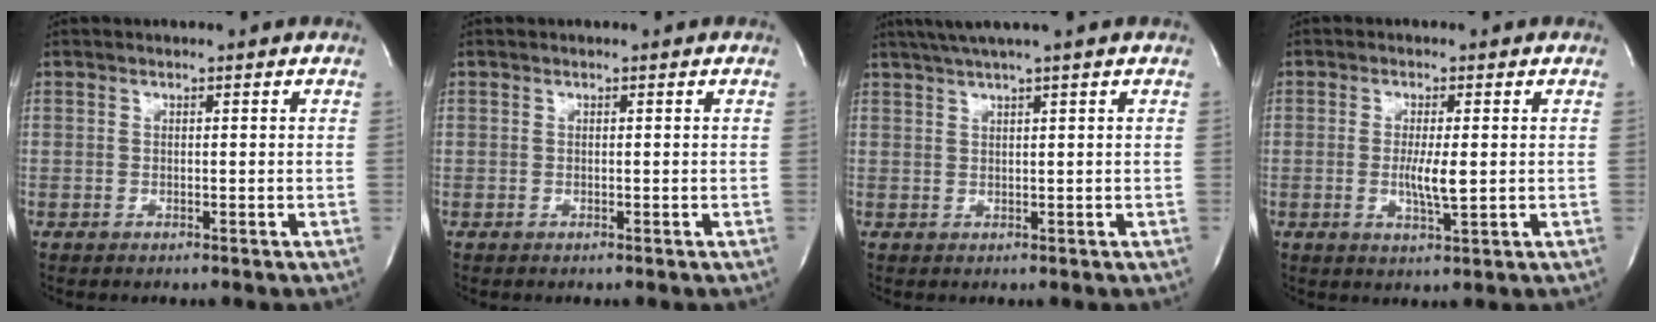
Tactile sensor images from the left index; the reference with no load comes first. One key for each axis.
{"total": 0.0}
{"total": 4.8, "fx": 3.6, "fy": -1.3, "fz": 2.8, "tx": -0.049, "ty": 0.019, "tz": 0.067}
{"total": 4.0, "fx": -0.2, "fy": 0.5, "fz": 3.9, "tx": -0.078, "ty": -0.007, "tz": -0.002}